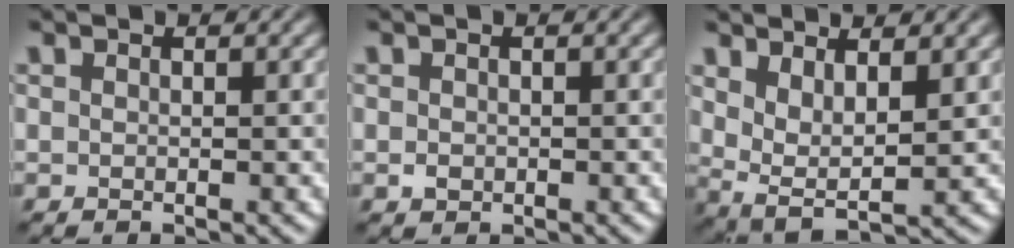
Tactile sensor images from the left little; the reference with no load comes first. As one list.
[{"total": 0.7, "force": [-0.2, 0.6, 0.3], "torque": [-0.005, -0.001, -0.004]}, {"total": 3.5, "force": [1.5, 1.3, 2.8], "torque": [-0.062, -0.009, 0.030]}]